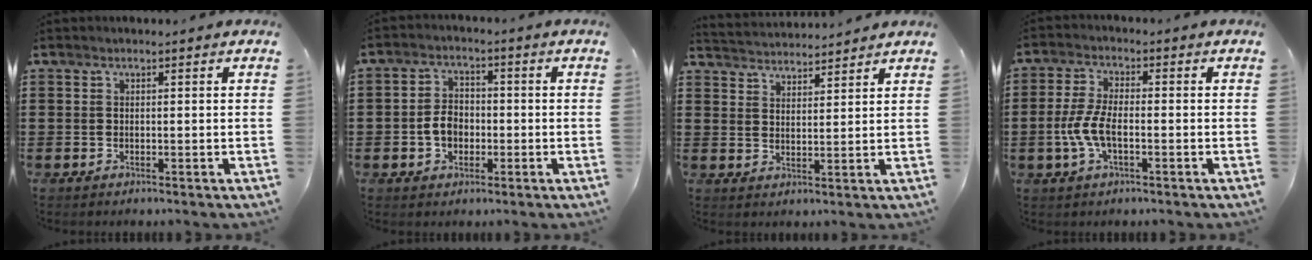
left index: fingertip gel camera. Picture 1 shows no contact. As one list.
[{"total": 4.4, "force": [-1.1, 3.2, 2.7], "torque": [-0.063, 0.003, -0.024]}, {"total": 3.1, "force": [3.0, 0.0, -0.5], "torque": [-0.004, -0.017, 0.054]}, {"total": 5.9, "force": [-1.6, 2.3, 5.2], "torque": [-0.122, -0.006, -0.036]}]